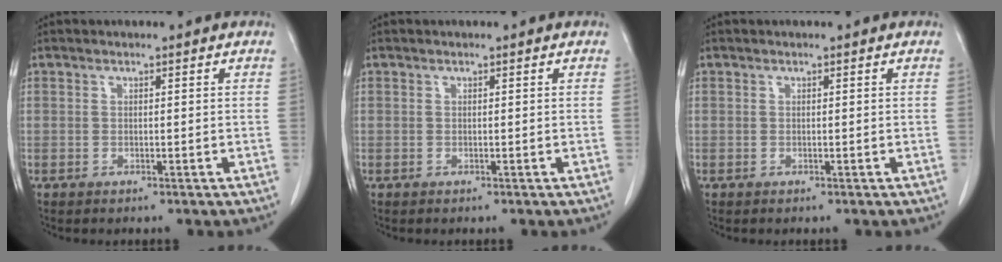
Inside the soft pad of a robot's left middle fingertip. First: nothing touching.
{"total": 0.0}
{"total": 0.0}